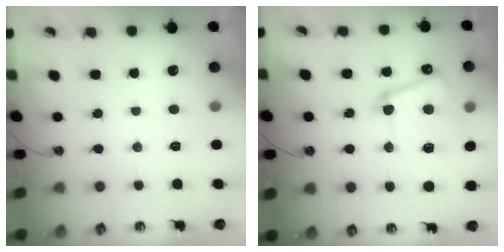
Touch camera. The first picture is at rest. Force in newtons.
{"total": 15.6, "press": 15.5, "slide": 0.8}